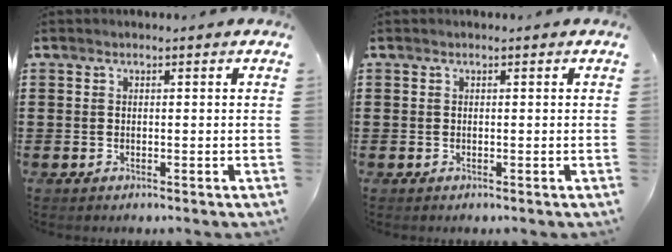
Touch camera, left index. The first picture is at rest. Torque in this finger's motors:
{"motor_torque": [0.00, 0.00, 0.00, 0.00]}